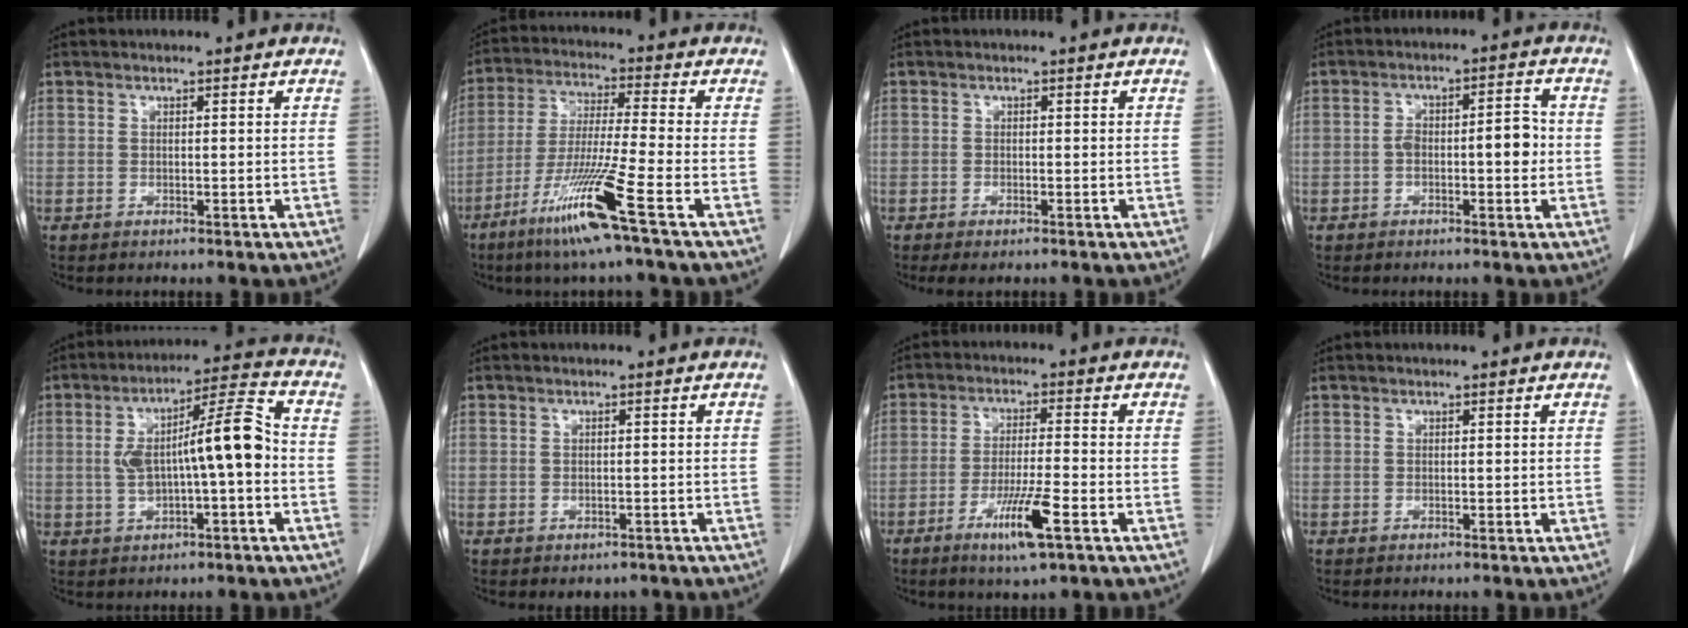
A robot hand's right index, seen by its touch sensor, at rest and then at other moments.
{"total": 12.6, "force": [-6.8, -1.8, 10.5], "torque": [-0.207, -0.038, -0.132]}
{"total": 1.8, "force": [-1.3, 0.5, 1.2], "torque": [-0.017, -0.005, -0.017]}
{"total": 6.0, "force": [-0.9, 2.0, 5.5], "torque": [-0.088, 0.023, -0.013]}
{"total": 11.5, "force": [-0.6, 1.8, 11.3], "torque": [-0.190, 0.028, -0.010]}
{"total": 2.1, "force": [-1.4, 1.5, 0.5], "torque": [-0.003, 0.003, -0.013]}
{"total": 8.0, "force": [-4.0, 0.1, 7.0], "torque": [-0.127, -0.016, -0.069]}
{"total": 0.0}